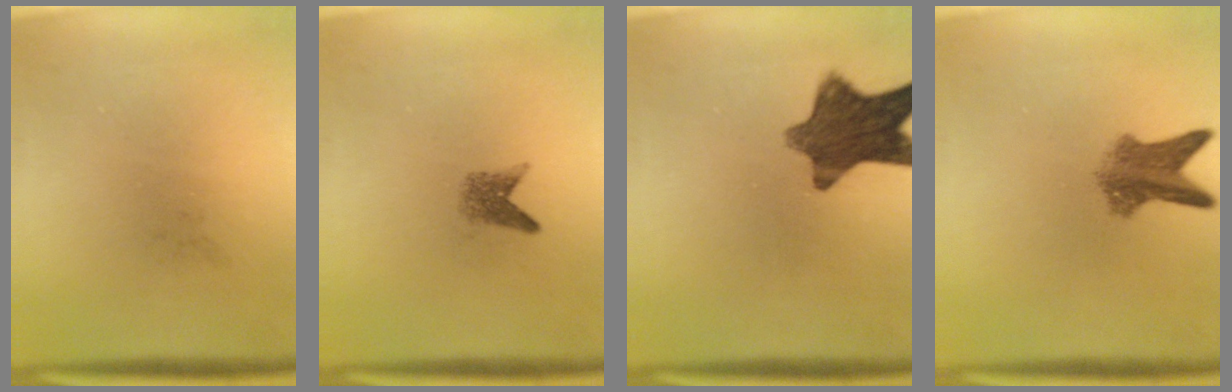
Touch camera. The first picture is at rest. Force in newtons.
{"total": 1.9}
{"total": 10.7}
{"total": 5.5}